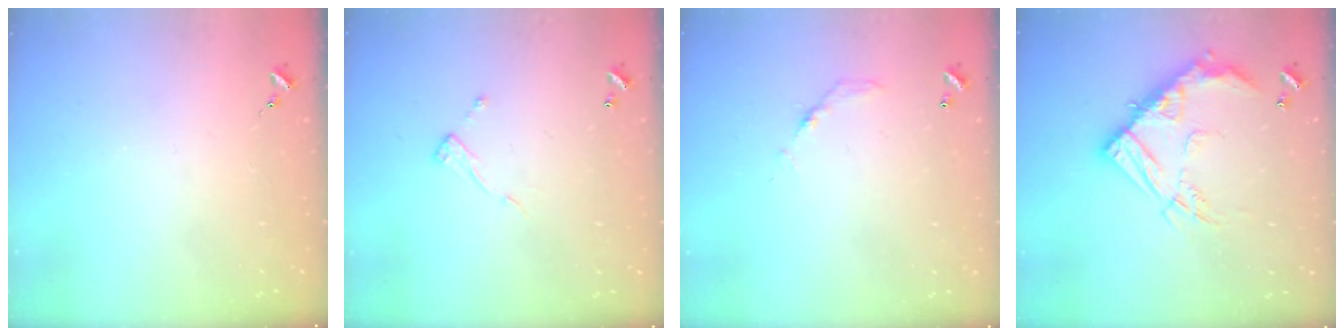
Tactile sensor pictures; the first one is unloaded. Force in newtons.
{"total": 7.0, "press": 7.0, "slide": 0.4}
{"total": 5.0, "press": 5.0, "slide": 0.3}
{"total": 19.4, "press": 19.2, "slide": 2.1}